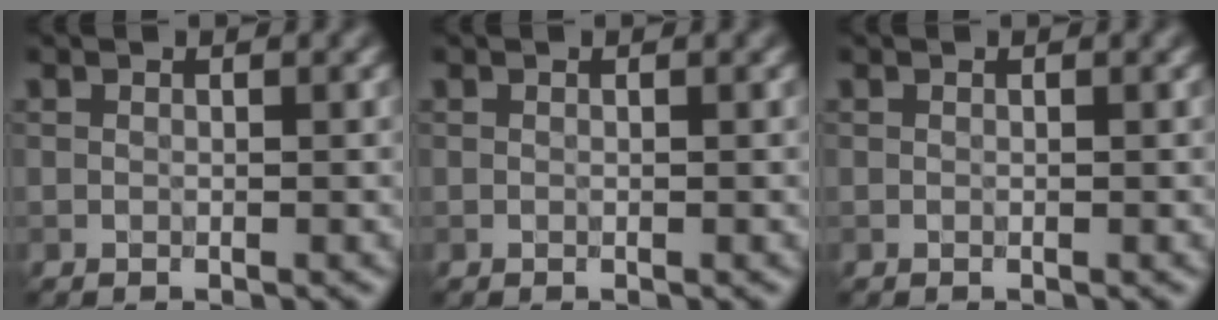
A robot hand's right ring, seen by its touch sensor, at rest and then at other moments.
{"total": 0.0}
{"total": 0.0}